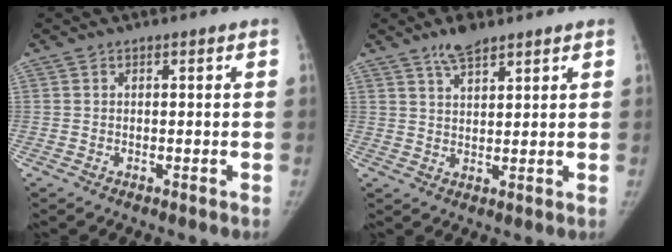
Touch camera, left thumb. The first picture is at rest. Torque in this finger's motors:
{"motor_torque": [0.49, -0.39, 0.55, -0.39, 0.13]}